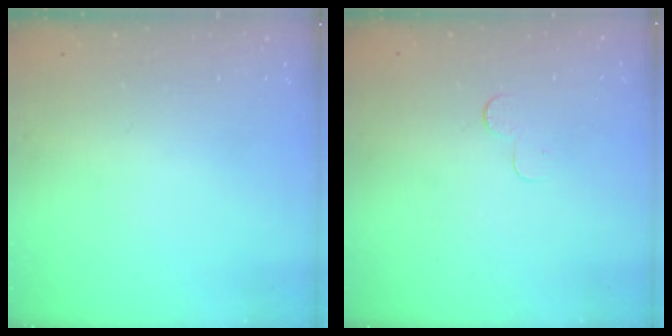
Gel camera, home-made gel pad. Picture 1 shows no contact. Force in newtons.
{"total": 2.6, "press": 2.6, "slide": 0.2}